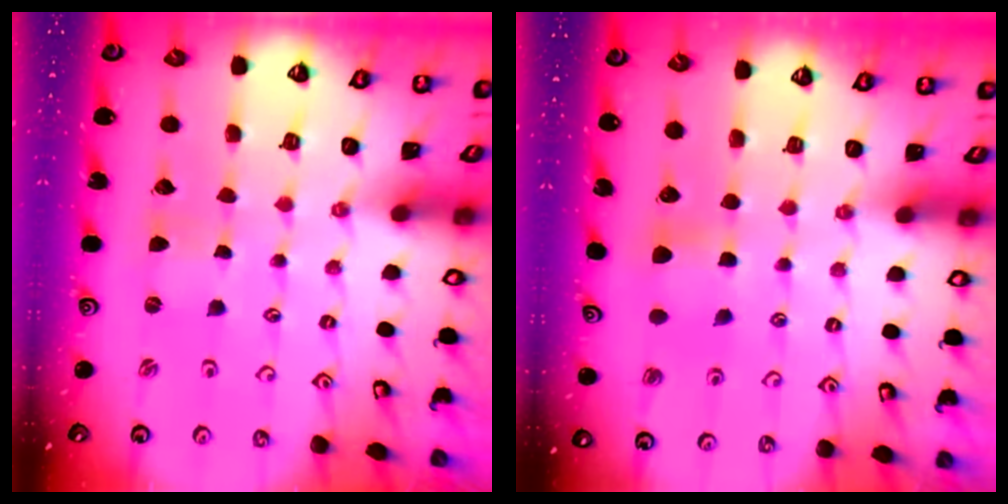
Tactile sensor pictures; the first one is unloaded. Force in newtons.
{"total": 5.7, "press": 5.7, "slide": 0.6}